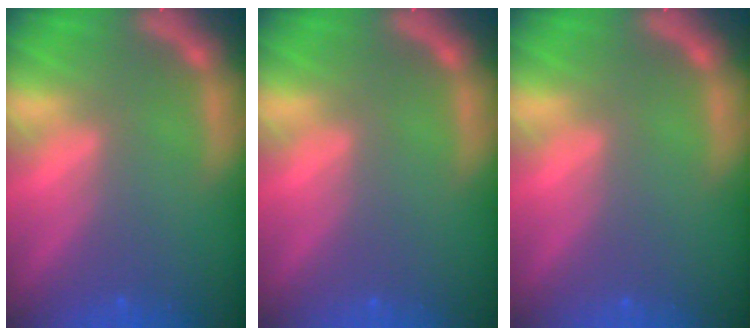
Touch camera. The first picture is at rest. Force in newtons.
{"total": 0.0}
{"total": 0.0}